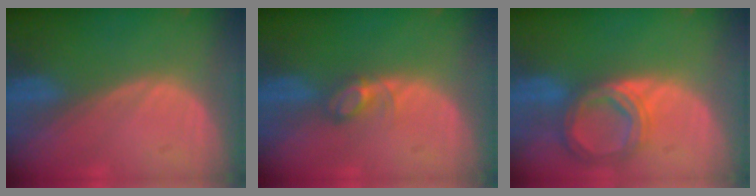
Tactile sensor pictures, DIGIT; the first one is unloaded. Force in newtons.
{"total": 2.8, "press": 2.8, "slide": 0.4}
{"total": 6.6, "press": 6.1, "slide": 2.5}